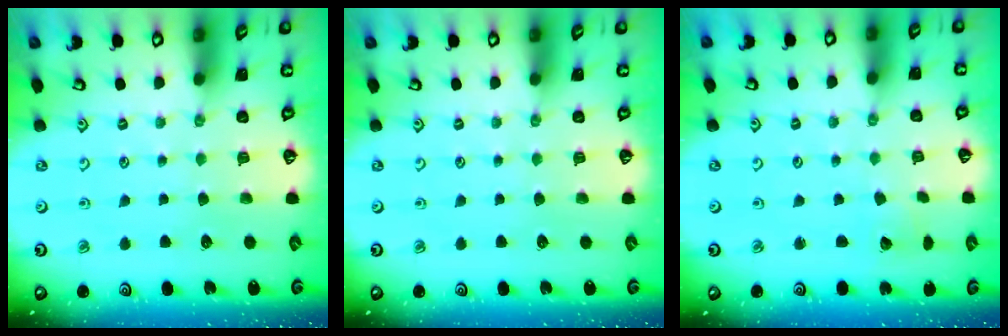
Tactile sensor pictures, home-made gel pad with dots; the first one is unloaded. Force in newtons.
{"total": 0.0}
{"total": 3.4, "press": 3.4, "slide": 0.5}